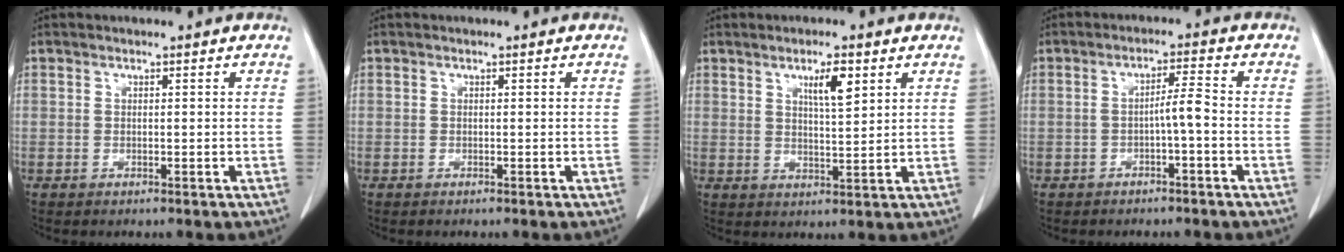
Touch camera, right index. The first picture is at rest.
{"total": 0.0}
{"total": 4.9, "force": [2.5, 0.8, 4.1], "torque": [-0.073, -0.001, 0.044]}
{"total": 3.4, "force": [-1.2, 0.0, 3.2], "torque": [-0.051, 0.009, -0.019]}